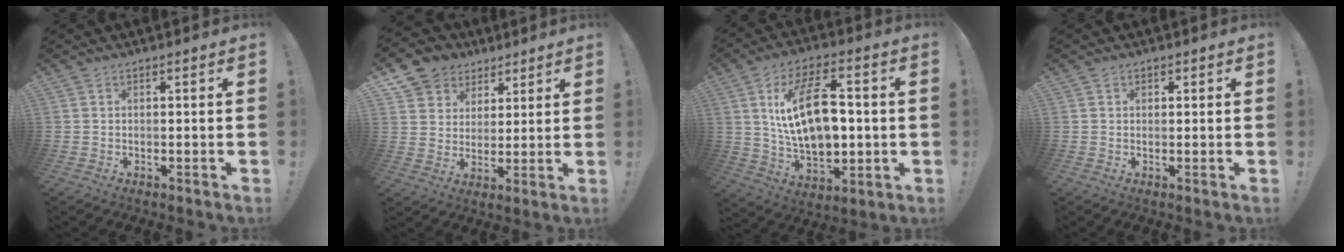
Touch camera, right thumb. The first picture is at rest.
{"total": 9.0, "force": [4.6, 7.6, 1.4], "torque": [-0.019, -0.033, 0.096]}
{"total": 20.2, "force": [2.6, 11.4, 16.5], "torque": [-0.291, -0.001, 0.039]}
{"total": 0.7, "force": [0.2, 0.7, 0.2], "torque": [-0.002, 0.001, 0.002]}